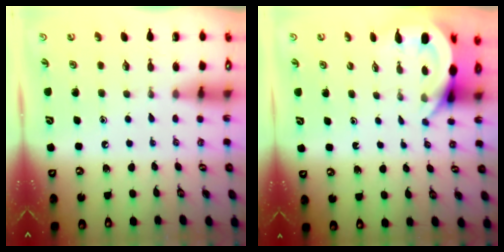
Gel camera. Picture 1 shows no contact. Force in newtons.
{"total": 4.4, "press": 4.4, "slide": 0.2}